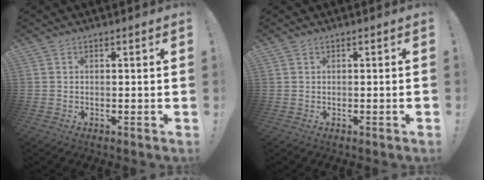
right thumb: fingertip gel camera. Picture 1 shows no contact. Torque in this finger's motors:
{"motor_torque": [0.12, 0.12, 0.07, 0.09, 0.06]}